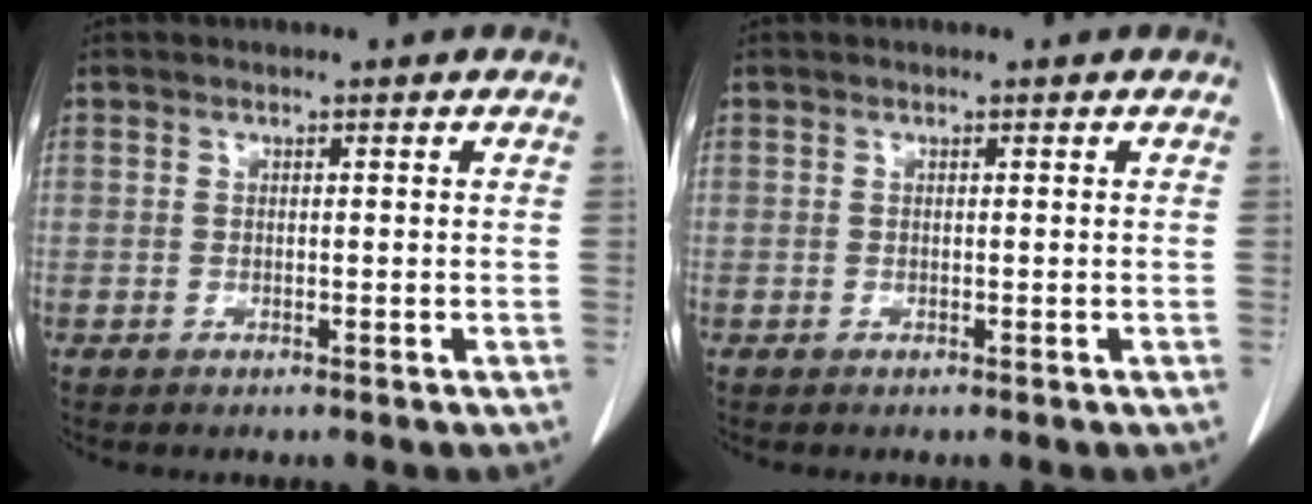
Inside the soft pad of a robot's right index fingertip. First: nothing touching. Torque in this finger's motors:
{"motor_torque": [0.00, 0.00, 0.00, 0.00]}